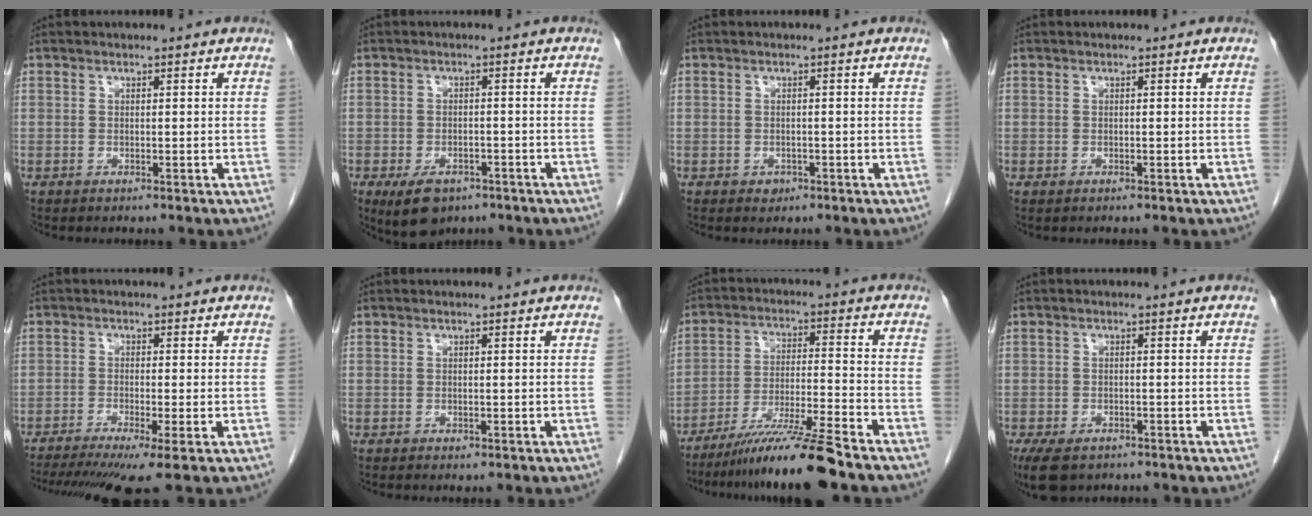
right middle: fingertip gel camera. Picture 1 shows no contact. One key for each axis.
{"total": 6.0, "fx": -3.8, "fy": 3.3, "fz": 3.2, "tx": -0.056, "ty": -0.004, "tz": -0.053}
{"total": 1.2, "fx": -0.6, "fy": 0.9, "fz": 0.4, "tx": -0.004, "ty": 0.003, "tz": -0.005}
{"total": 0.0}
{"total": 9.8, "fx": -6.8, "fy": 0.3, "fz": 7.1, "tx": -0.109, "ty": -0.015, "tz": -0.110}
{"total": 0.0}
{"total": 11.8, "fx": -9.5, "fy": -1.7, "fz": 6.7, "tx": -0.111, "ty": -0.024, "tz": -0.168}
{"total": 6.1, "fx": -4.2, "fy": 3.2, "fz": 3.0, "tx": -0.053, "ty": -0.008, "tz": -0.064}